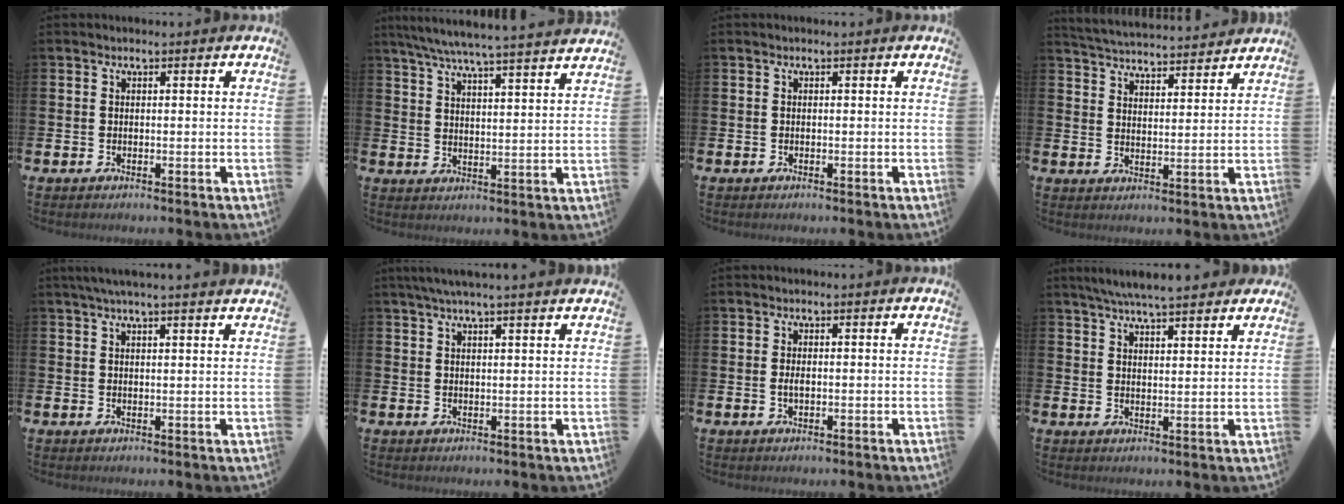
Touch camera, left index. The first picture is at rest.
{"total": 6.7, "force": [6.3, -0.3, 2.1], "torque": [-0.054, -0.044, 0.108]}
{"total": 0.0}
{"total": 4.9, "force": [4.9, 0.4, 0.0], "torque": [-0.013, -0.037, 0.084]}
{"total": 3.4, "force": [3.2, -0.3, 1.2], "torque": [-0.026, -0.008, 0.056]}
{"total": 3.4, "force": [3.1, -0.4, 1.4], "torque": [-0.037, -0.003, 0.057]}
{"total": 1.2, "force": [0.0, 0.6, 1.0], "torque": [-0.013, 0.001, -0.004]}
{"total": 6.0, "force": [5.7, 0.5, 1.9], "torque": [-0.046, -0.020, 0.102]}